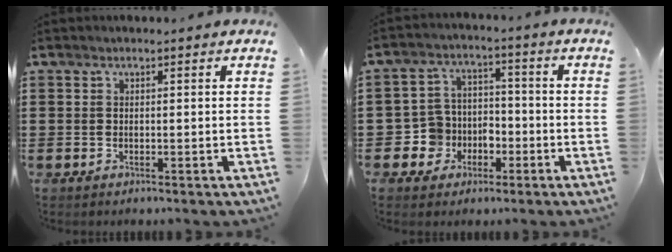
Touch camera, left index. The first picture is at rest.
{"total": 5.7, "force": [-2.1, 5.2, 0.8], "torque": [-0.047, 0.006, -0.043]}